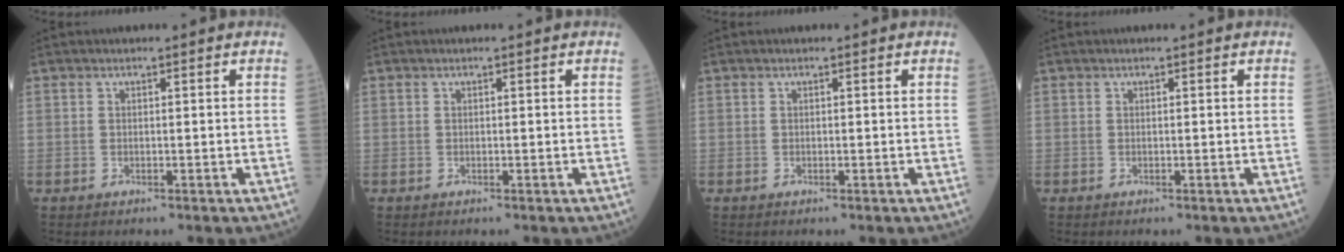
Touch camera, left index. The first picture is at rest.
{"total": 0.0}
{"total": 0.0}
{"total": 0.0}